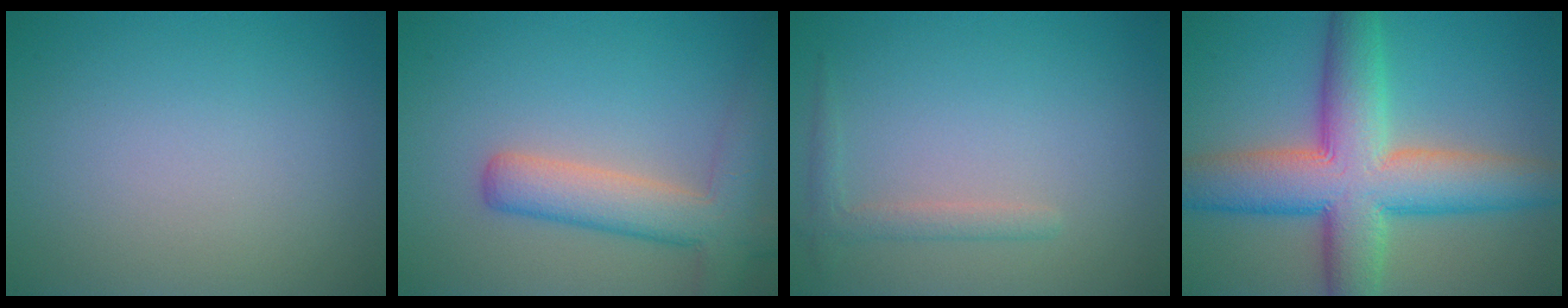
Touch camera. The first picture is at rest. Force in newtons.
{"total": 5.6, "press": 5.6, "slide": 0.4}
{"total": 1.5, "press": 1.5, "slide": 0.1}
{"total": 11.0, "press": 11.0, "slide": 0.3}